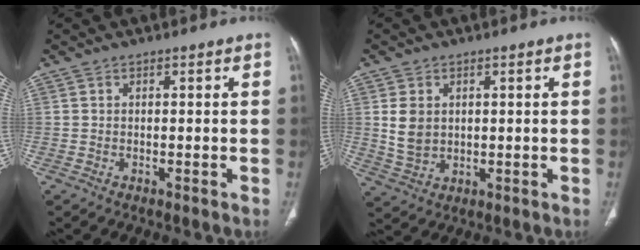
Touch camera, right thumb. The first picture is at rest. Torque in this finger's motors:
{"motor_torque": [1.06, 0.98, 0.91, -0.11, 0.25]}